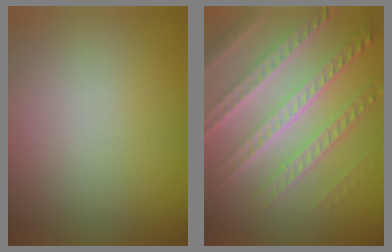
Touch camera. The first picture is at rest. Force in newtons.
{"total": 7.9, "press": 5.5, "slide": 5.6}